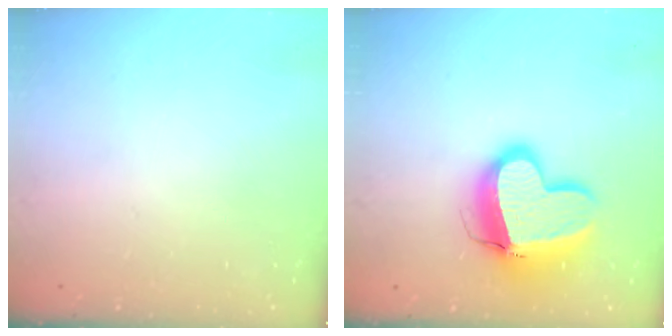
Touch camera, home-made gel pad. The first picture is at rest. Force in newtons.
{"total": 15.5, "press": 15.3, "slide": 2.2}